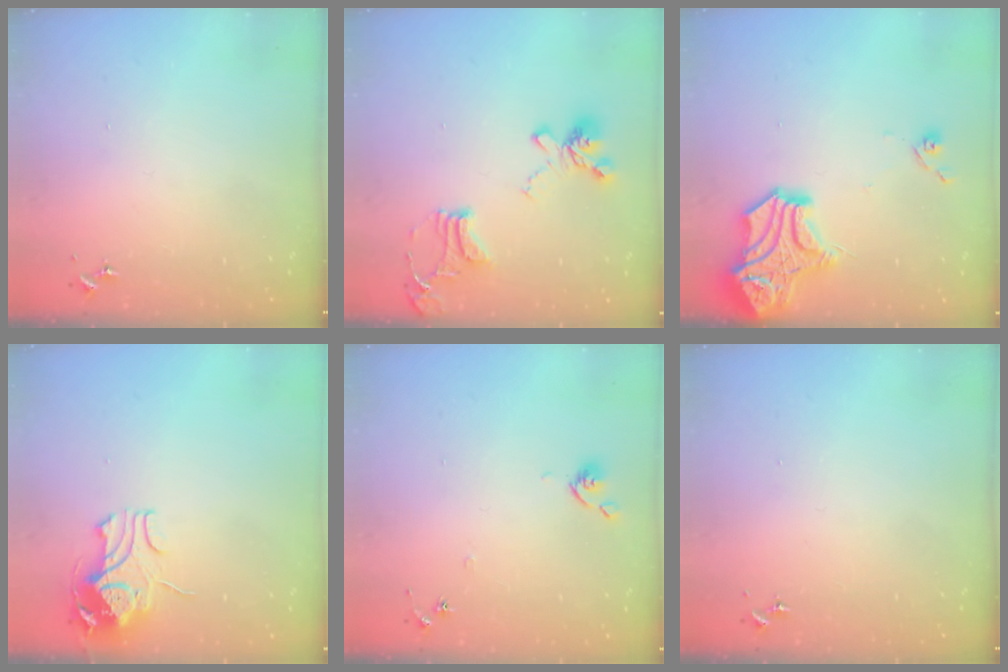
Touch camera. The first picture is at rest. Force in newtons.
{"total": 18.1, "press": 18.0, "slide": 1.8}
{"total": 16.7, "press": 16.6, "slide": 2.0}
{"total": 9.3, "press": 9.3, "slide": 0.8}
{"total": 5.9, "press": 5.9, "slide": 0.7}
{"total": 0.0}